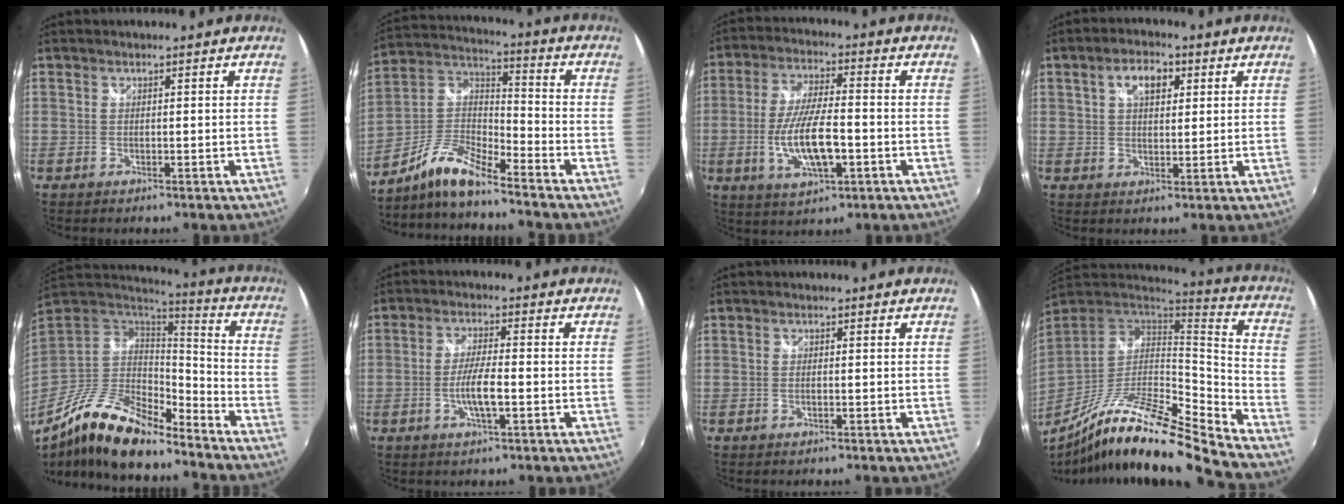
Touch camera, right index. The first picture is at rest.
{"total": 10.5, "force": [-8.2, 1.8, 6.3], "torque": [-0.149, 0.016, -0.170]}
{"total": 11.9, "force": [-3.1, 3.8, 10.8], "torque": [-0.216, -0.009, -0.053]}
{"total": 6.0, "force": [2.4, 3.4, 4.4], "torque": [-0.073, 0.017, 0.039]}
{"total": 19.0, "force": [-14.3, 6.3, 10.9], "torque": [-0.218, -0.023, -0.260]}
{"total": 5.6, "force": [-1.7, 0.9, 5.3], "torque": [-0.104, -0.004, -0.031]}
{"total": 0.8, "force": [-0.2, 0.1, 0.8], "torque": [-0.017, 0.000, -0.004]}
{"total": 19.7, "force": [-14.9, 1.7, 12.8], "torque": [-0.226, -0.025, -0.273]}